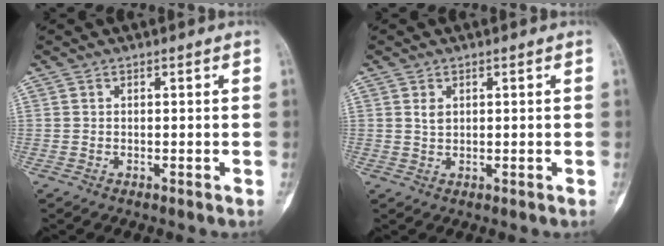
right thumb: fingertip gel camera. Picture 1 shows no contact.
{"total": 1.5, "force": [0.5, 1.1, 1.0], "torque": [-0.011, -0.002, 0.012]}